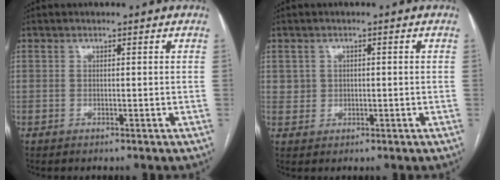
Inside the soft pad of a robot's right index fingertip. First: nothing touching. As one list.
[{"total": 2.0, "force": [0.3, 1.9, 0.2], "torque": [-0.005, 0.011, 0.009]}]